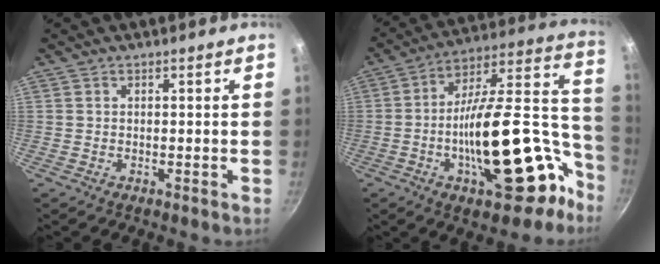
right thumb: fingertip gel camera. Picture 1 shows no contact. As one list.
[{"total": 28.5, "force": [-10.5, 12.8, 23.2], "torque": [-0.302, 0.079, -0.157]}]